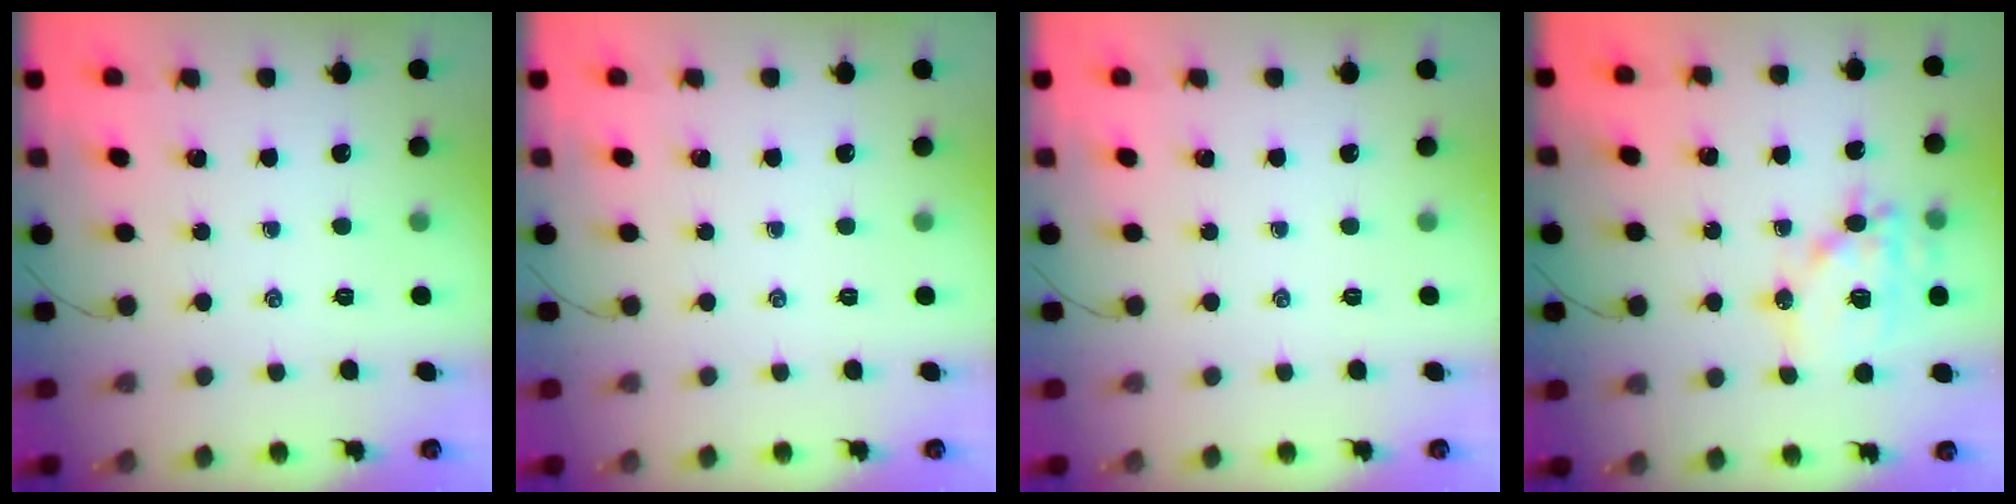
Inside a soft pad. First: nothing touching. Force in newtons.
{"total": 0.0}
{"total": 0.0}
{"total": 15.4, "press": 15.2, "slide": 2.5}